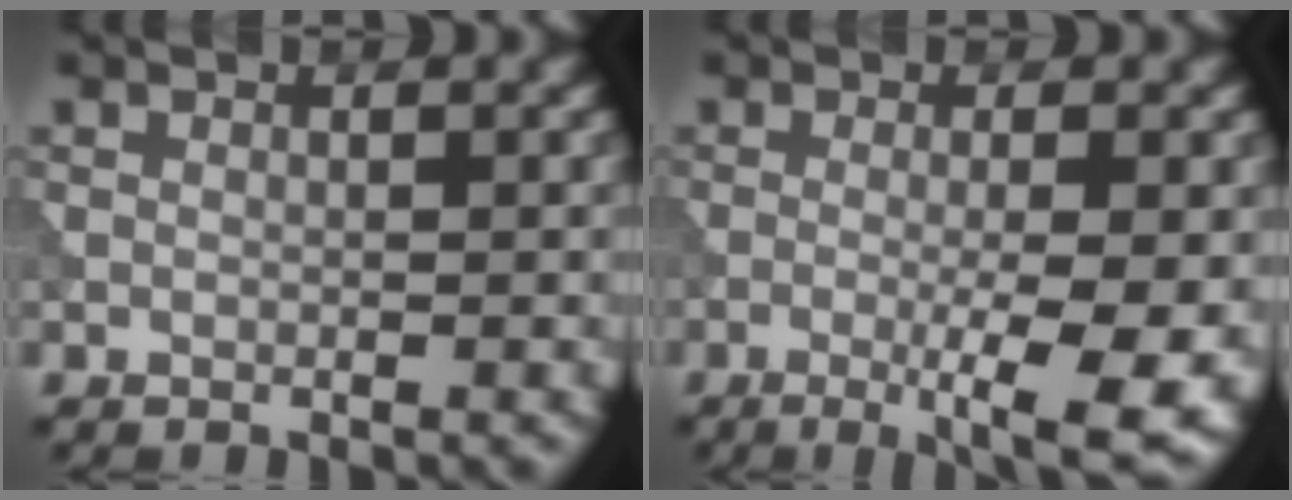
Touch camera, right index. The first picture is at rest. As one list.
[{"total": 6.9, "force": [-1.8, 1.2, 6.5], "torque": [-0.097, -0.010, -0.026]}]